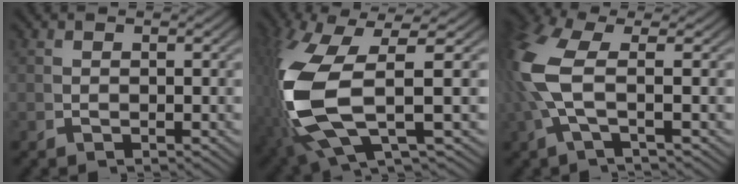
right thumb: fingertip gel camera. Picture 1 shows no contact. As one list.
[{"total": 13.6, "force": [-1.4, 6.9, 11.6], "torque": [-0.274, -0.032, 0.001]}, {"total": 6.7, "force": [0.5, 3.1, 5.9], "torque": [-0.160, -0.011, 0.017]}]